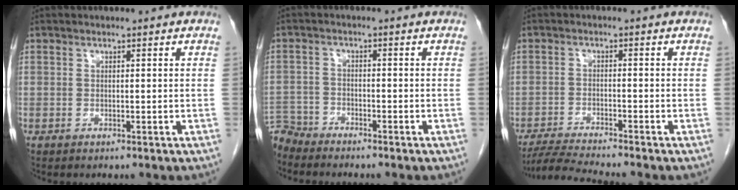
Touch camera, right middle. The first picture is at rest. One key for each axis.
{"total": 5.2, "fx": -5.1, "fy": 1.1, "fz": -0.2, "tx": 0.012, "ty": -0.006, "tz": -0.095}
{"total": 6.2, "fx": -5.7, "fy": -1.3, "fz": 2.1, "tx": -0.036, "ty": -0.022, "tz": -0.104}